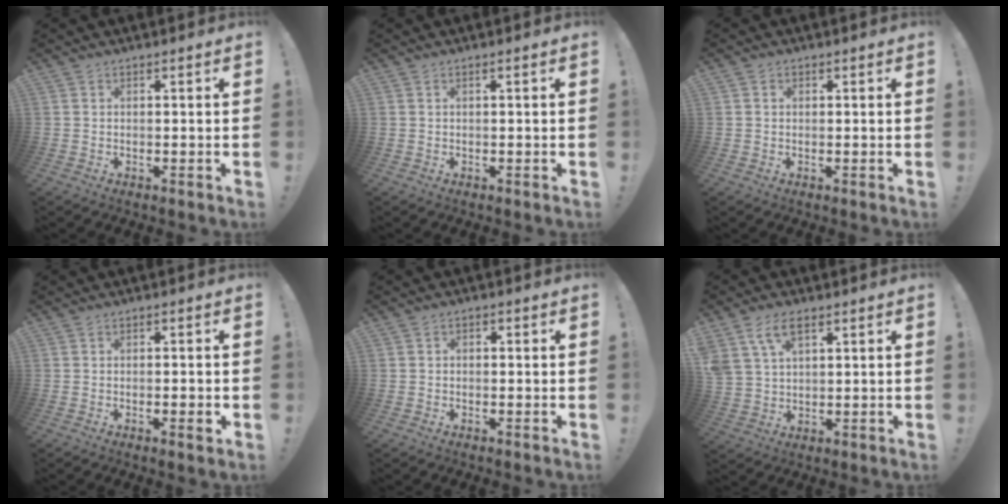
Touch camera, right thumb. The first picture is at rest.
{"total": 0.5, "force": [0.0, -0.1, 0.5], "torque": [-0.013, 0.001, 0.000]}
{"total": 0.8, "force": [0.2, 0.7, 0.1], "torque": [0.005, 0.000, 0.002]}
{"total": 2.2, "force": [-0.5, 0.7, 2.1], "torque": [-0.022, 0.001, -0.010]}
{"total": 1.4, "force": [-0.9, 0.9, 0.7], "torque": [-0.011, 0.006, -0.016]}
{"total": 8.4, "force": [4.5, 4.7, 5.3], "torque": [-0.102, -0.008, 0.087]}